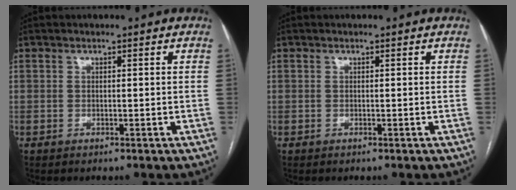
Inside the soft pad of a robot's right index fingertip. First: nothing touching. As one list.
[{"total": 0.0}]